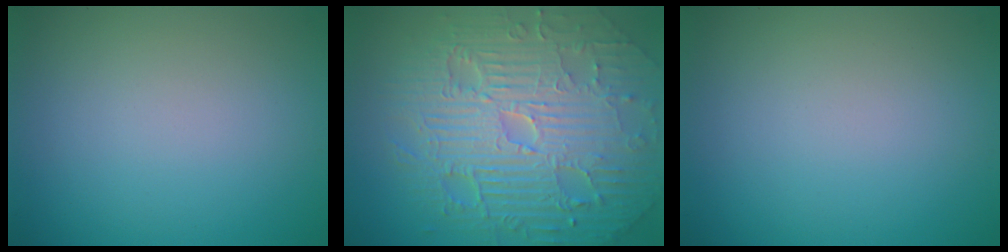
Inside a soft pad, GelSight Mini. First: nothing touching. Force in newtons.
{"total": 11.7, "press": 7.5, "slide": 8.9}
{"total": 0.0}